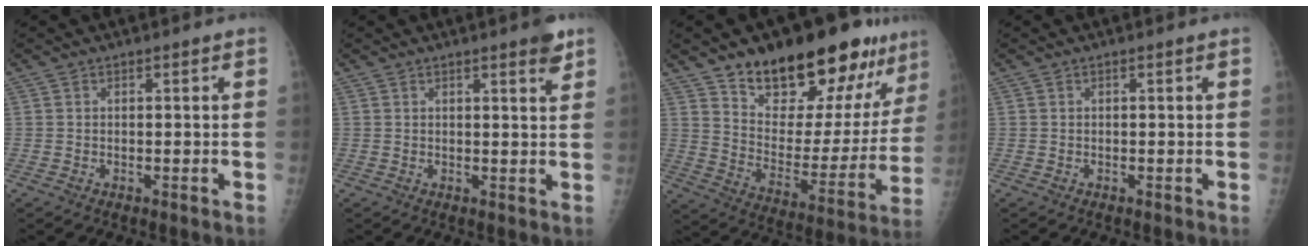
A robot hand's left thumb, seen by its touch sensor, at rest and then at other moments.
{"total": 3.2, "force": [2.2, 0.4, 2.3], "torque": [-0.026, -0.012, 0.027]}
{"total": 24.4, "force": [17.8, 10.0, 13.3], "torque": [-0.150, -0.096, 0.270]}
{"total": 0.0}